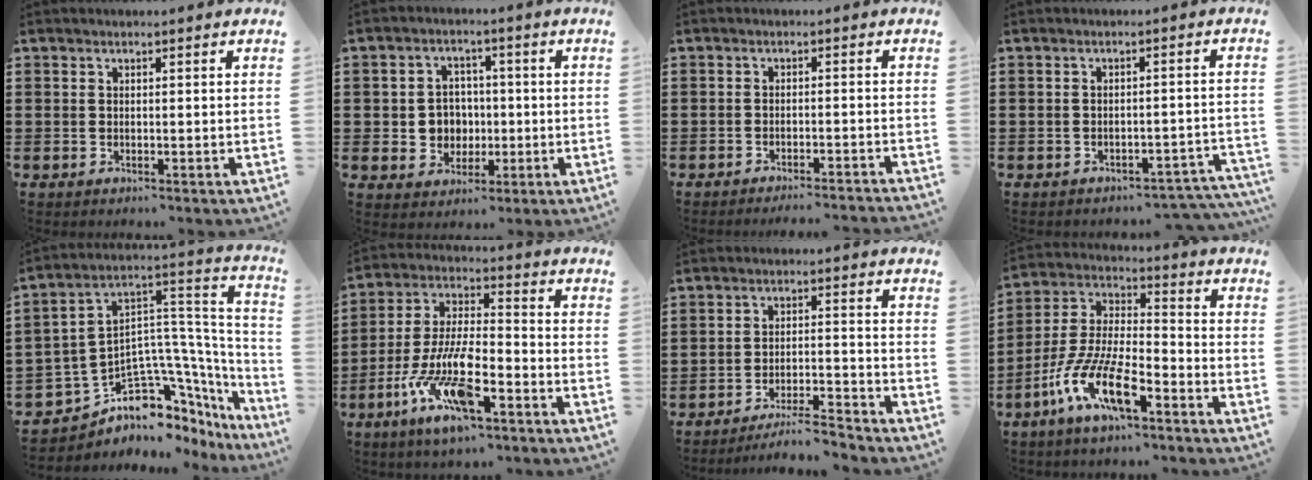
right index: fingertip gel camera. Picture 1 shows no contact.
{"total": 4.9, "force": [-0.2, 4.7, 1.4], "torque": [-0.037, 0.013, -0.007]}
{"total": 2.1, "force": [-2.0, -0.4, 0.5], "torque": [-0.010, 0.001, -0.042]}
{"total": 2.6, "force": [-2.5, 0.5, 0.7], "torque": [-0.016, 0.003, -0.053]}
{"total": 7.7, "force": [-4.6, 4.9, 3.8], "torque": [-0.084, -0.026, -0.083]}
{"total": 12.8, "force": [-7.2, 4.0, 9.8], "torque": [-0.223, -0.003, -0.143]}
{"total": 5.2, "force": [-4.9, -0.3, 1.7], "torque": [-0.031, -0.006, -0.096]}
{"total": 11.1, "force": [-7.1, 3.3, 7.9], "torque": [-0.193, -0.010, -0.144]}